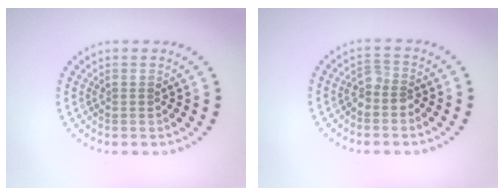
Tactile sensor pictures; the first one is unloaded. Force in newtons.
{"total": 1.6, "press": 1.3, "slide": 1.0}